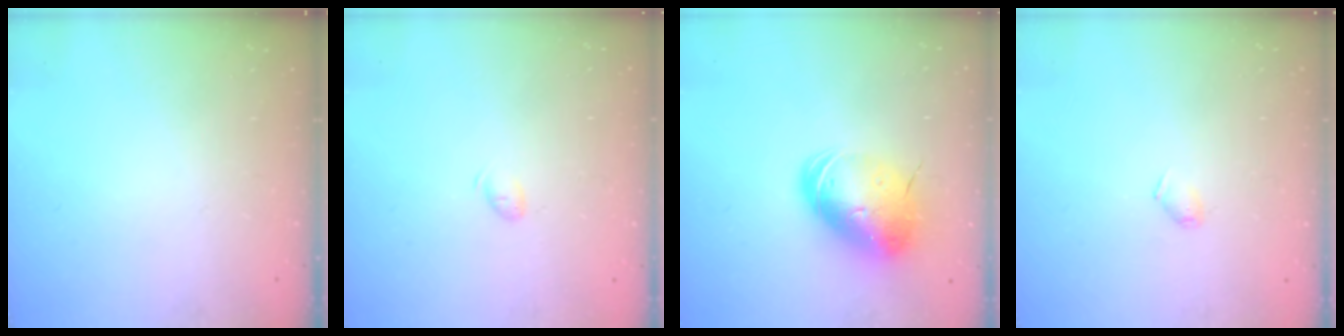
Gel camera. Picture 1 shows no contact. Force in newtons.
{"total": 3.9, "press": 3.8, "slide": 0.5}
{"total": 14.6, "press": 14.4, "slide": 2.5}
{"total": 4.2, "press": 4.1, "slide": 0.8}